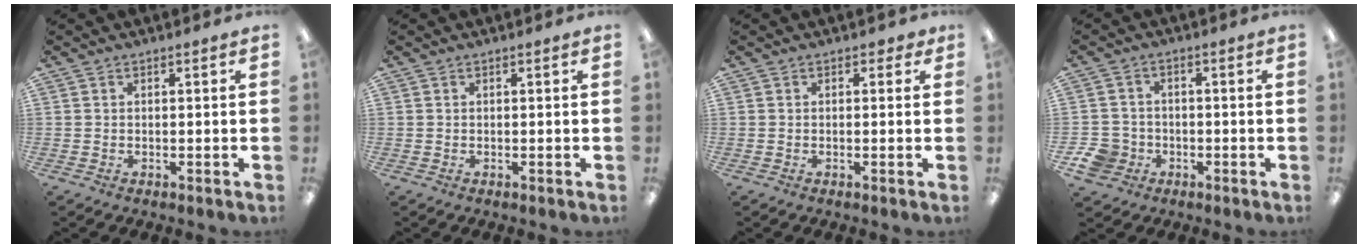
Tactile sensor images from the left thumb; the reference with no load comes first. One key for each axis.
{"total": 0.0}
{"total": 1.1, "fx": 0.4, "fy": 0.9, "fz": 0.6, "tx": -0.008, "ty": 0.001, "tz": 0.005}
{"total": 6.6, "fx": -2.6, "fy": 5.7, "fz": 2.0, "tx": -0.044, "ty": 0.019, "tz": -0.048}